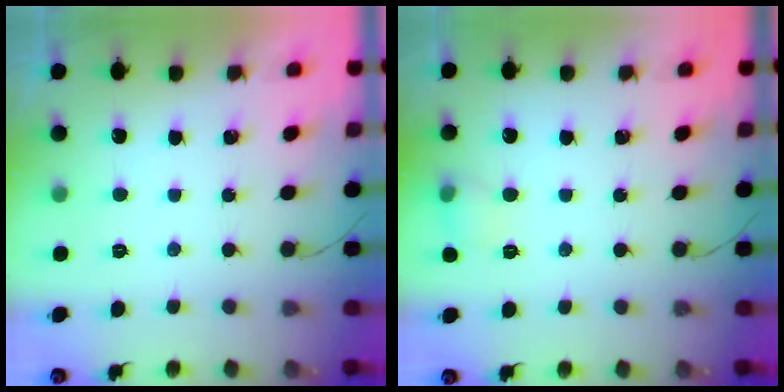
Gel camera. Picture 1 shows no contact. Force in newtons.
{"total": 6.3, "press": 6.1, "slide": 1.6}